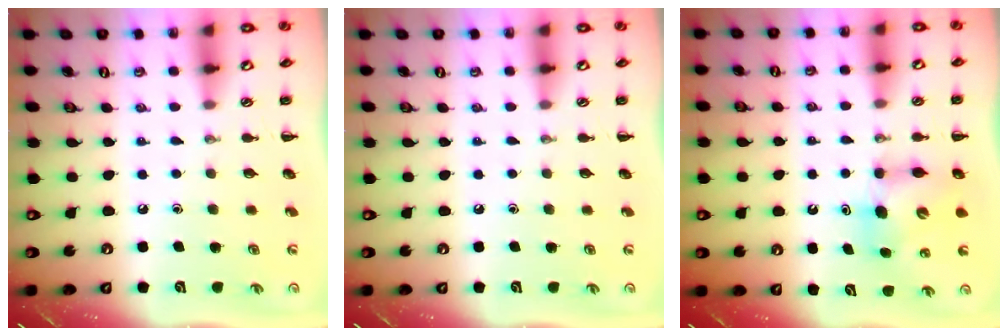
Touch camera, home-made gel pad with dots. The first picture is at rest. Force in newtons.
{"total": 0.0}
{"total": 6.7, "press": 6.7, "slide": 0.4}